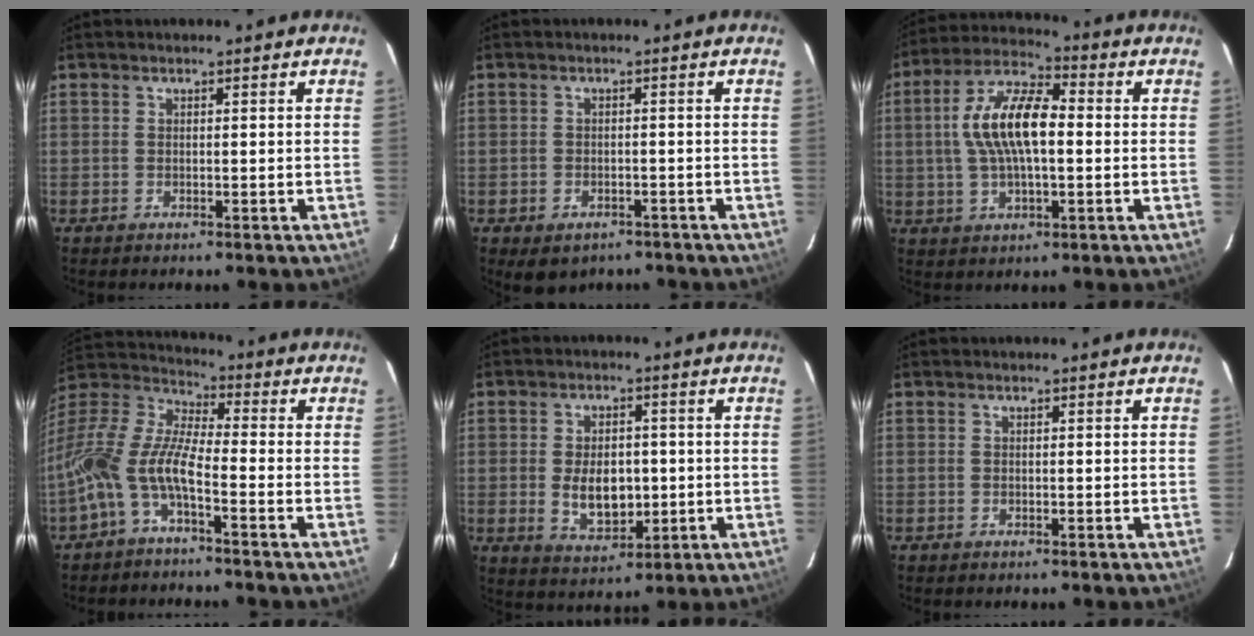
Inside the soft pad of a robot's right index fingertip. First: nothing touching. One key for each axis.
{"total": 5.8, "fx": -3.7, "fy": 3.8, "fz": 2.4, "tx": -0.047, "ty": -0.007, "tz": -0.038}
{"total": 13.0, "fx": 0.6, "fy": 5.3, "fz": 11.9, "tx": -0.232, "ty": 0.019, "tz": 0.007}
{"total": 13.0, "fx": -5.5, "fy": 4.1, "fz": 11.0, "tx": -0.231, "ty": 0.001, "tz": -0.118}
{"total": 8.3, "fx": -0.7, "fy": 5.2, "fz": 6.5, "tx": -0.122, "ty": -0.003, "tz": -0.001}
{"total": 0.0}